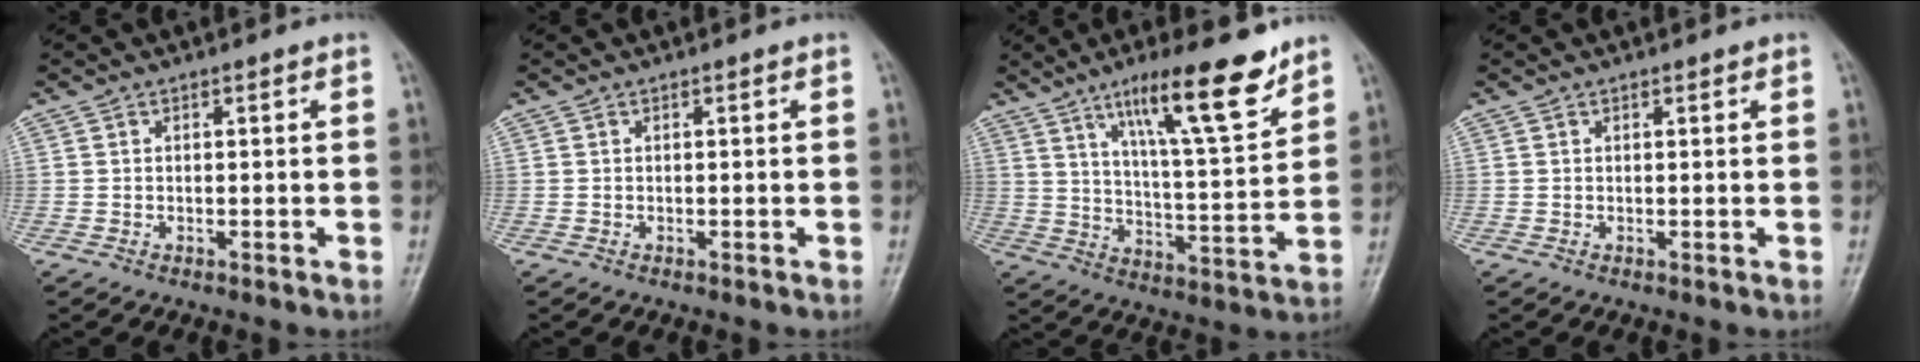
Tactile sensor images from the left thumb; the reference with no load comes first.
{"total": 0.0}
{"total": 16.3, "force": [10.4, 3.3, 12.1], "torque": [-0.175, -0.057, 0.175]}
{"total": 0.6, "force": [0.4, 0.2, 0.4], "torque": [-0.006, -0.001, 0.004]}